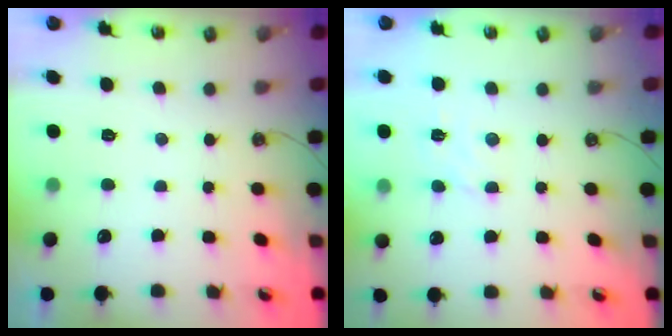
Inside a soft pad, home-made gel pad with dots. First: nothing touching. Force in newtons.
{"total": 3.0, "press": 2.9, "slide": 0.5}